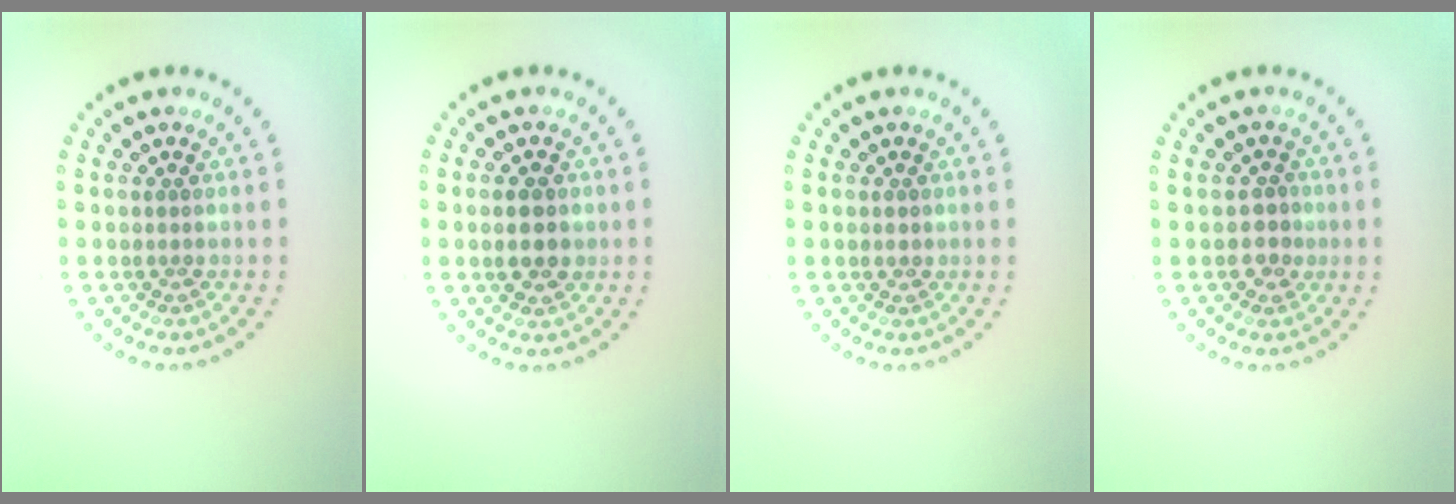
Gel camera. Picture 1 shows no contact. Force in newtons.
{"total": 2.3, "press": 2.2, "slide": 0.1}
{"total": 0.8, "press": 0.8, "slide": 0.1}
{"total": 1.6, "press": 1.5, "slide": 0.6}